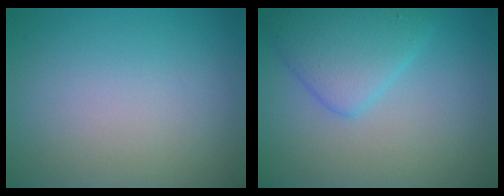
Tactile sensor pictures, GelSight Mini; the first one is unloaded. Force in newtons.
{"total": 4.2, "press": 4.2, "slide": 0.0}